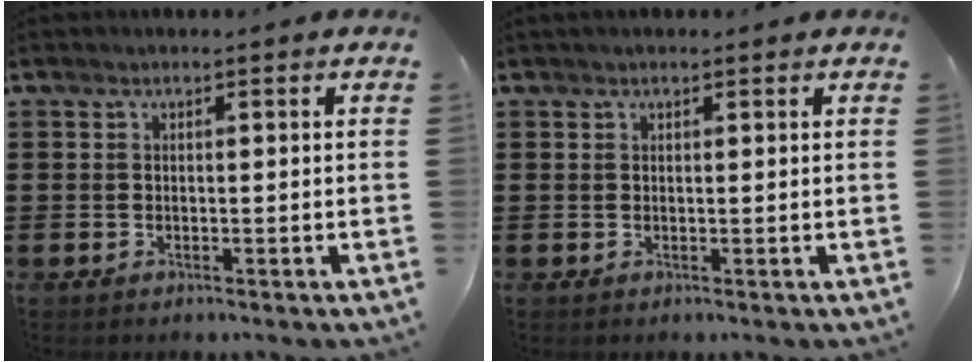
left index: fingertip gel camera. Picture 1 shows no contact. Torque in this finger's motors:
{"motor_torque": [1.12, -1.03, 0.14, 0.07]}